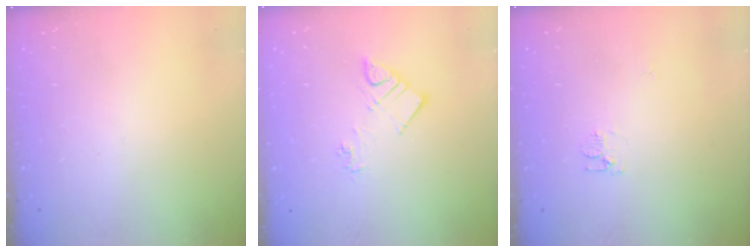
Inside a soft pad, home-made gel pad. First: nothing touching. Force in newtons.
{"total": 7.3, "press": 7.2, "slide": 0.7}
{"total": 5.5, "press": 5.5, "slide": 0.4}